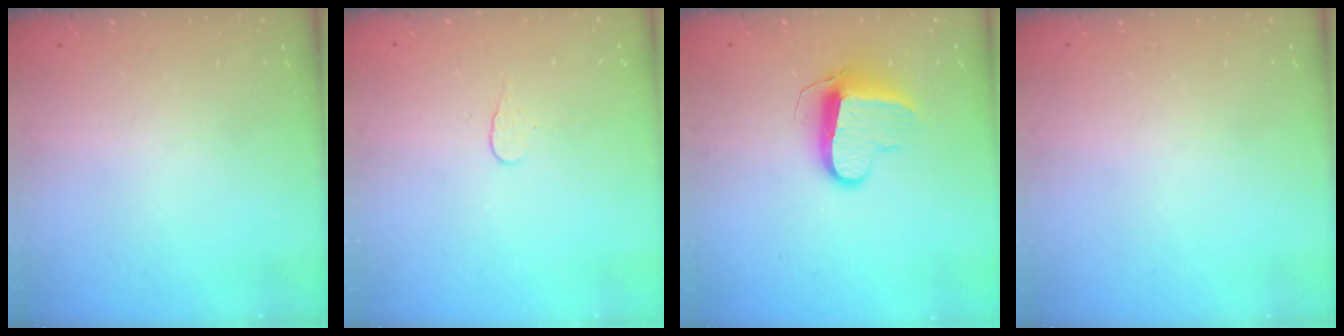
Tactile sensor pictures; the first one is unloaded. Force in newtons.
{"total": 3.9, "press": 3.9, "slide": 0.3}
{"total": 10.1, "press": 10.1, "slide": 0.3}
{"total": 0.0}